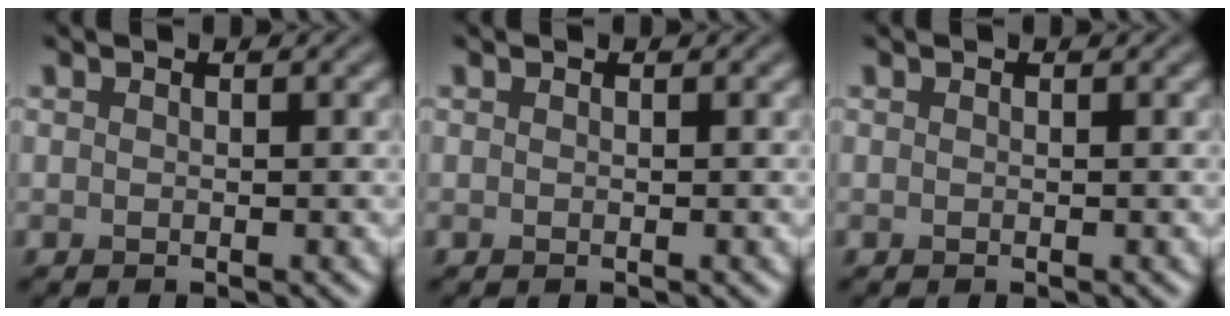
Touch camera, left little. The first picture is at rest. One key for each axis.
{"total": 0.0}
{"total": 0.0}